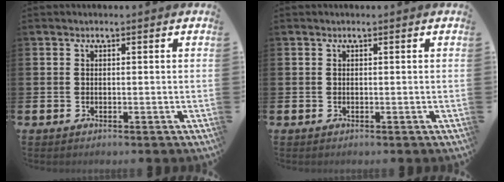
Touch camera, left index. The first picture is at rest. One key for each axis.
{"total": 0.0}